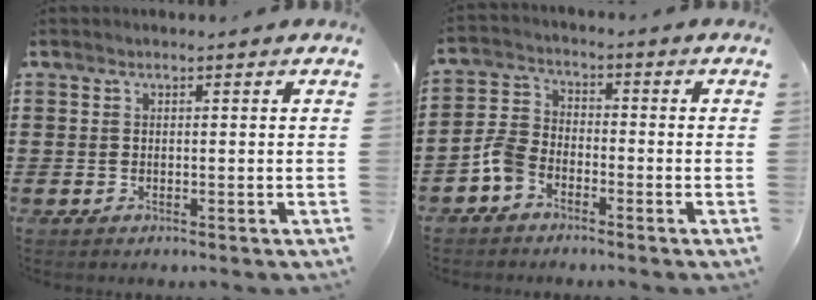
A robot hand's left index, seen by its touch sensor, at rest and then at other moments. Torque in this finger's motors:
{"motor_torque": [0.90, 0.80, 0.21, 0.09]}